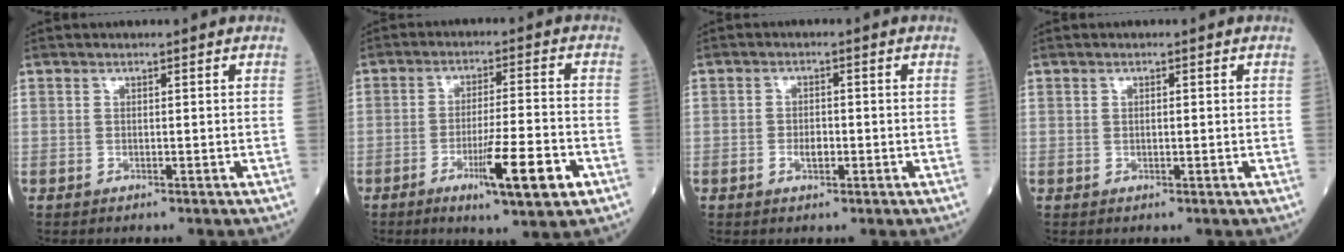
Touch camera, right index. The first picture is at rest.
{"total": 9.9, "force": [-4.3, 0.4, 8.9], "torque": [-0.142, -0.016, -0.064]}
{"total": 2.1, "force": [-0.6, 1.1, 1.6], "torque": [-0.027, 0.004, -0.007]}
{"total": 0.6, "force": [0.2, 0.2, 0.6], "torque": [-0.012, 0.000, 0.006]}